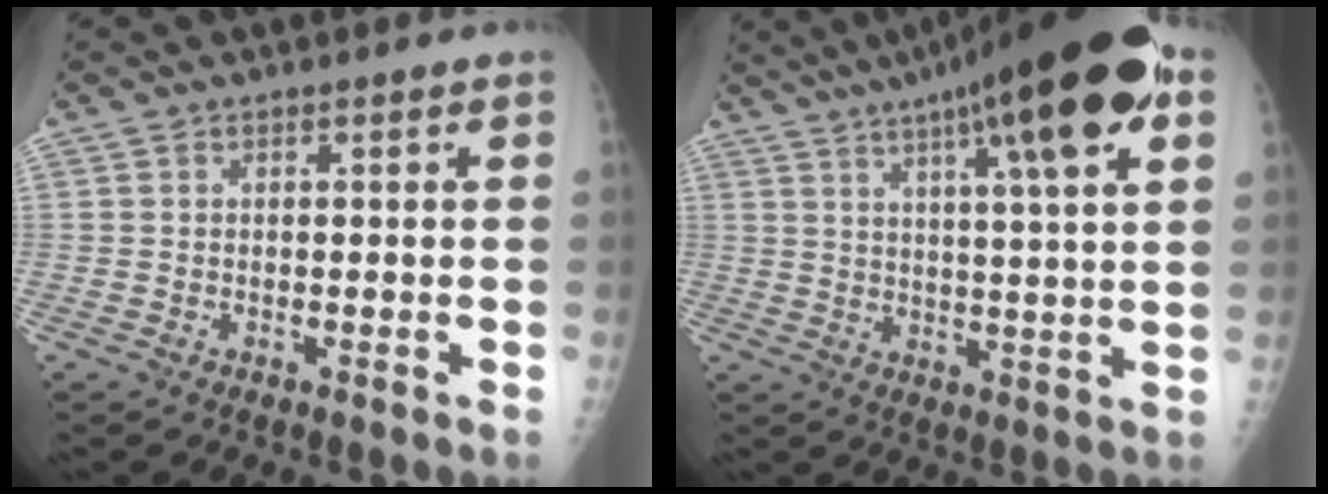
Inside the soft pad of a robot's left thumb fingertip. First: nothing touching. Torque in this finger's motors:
{"motor_torque": [2.65, 1.77, 1.67, -1.09, 0.34]}